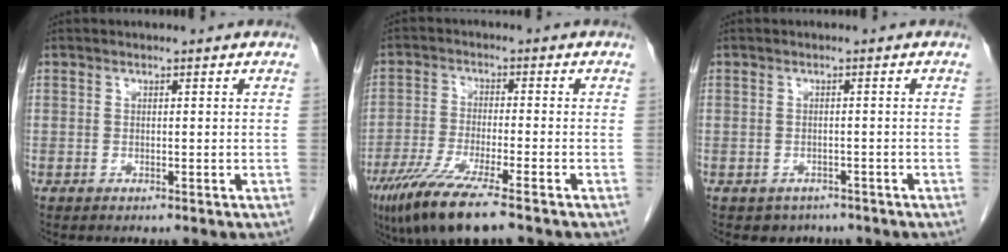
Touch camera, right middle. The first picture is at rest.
{"total": 11.0, "force": [-7.7, 1.1, 7.7], "torque": [-0.143, -0.031, -0.131]}
{"total": 2.8, "force": [-2.0, 1.9, 0.1], "torque": [-0.010, 0.006, -0.026]}